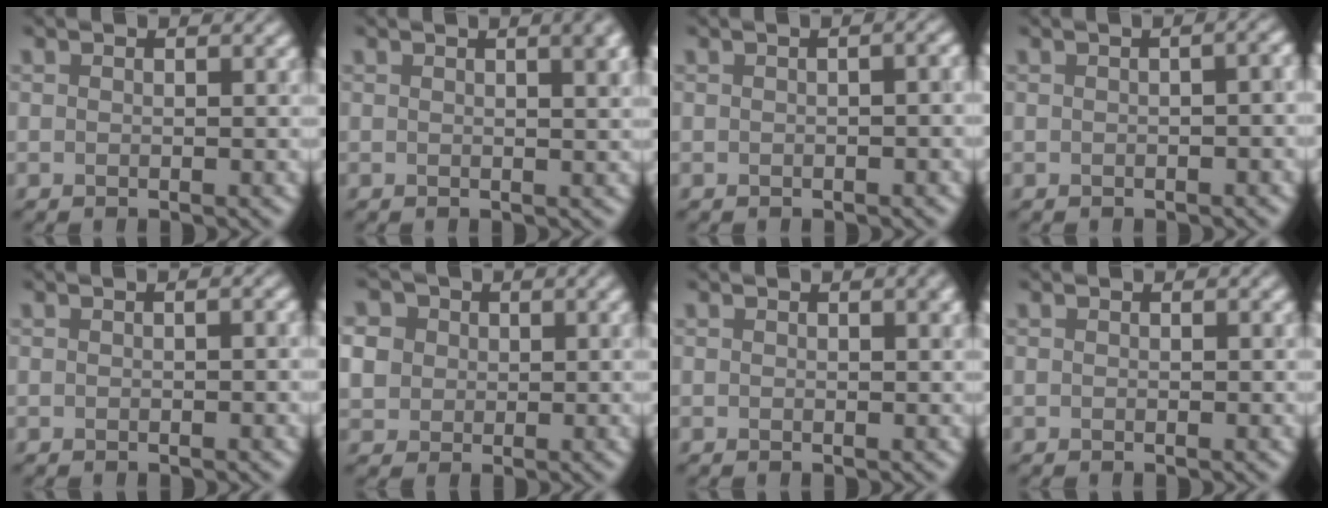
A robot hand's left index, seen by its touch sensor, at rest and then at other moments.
{"total": 4.3, "force": [1.8, 1.7, 3.5], "torque": [-0.021, 0.017, 0.013]}
{"total": 3.3, "force": [0.2, 1.4, 2.9], "torque": [-0.019, 0.010, 0.001]}
{"total": 4.4, "force": [0.2, 2.2, 3.8], "torque": [-0.017, 0.014, -0.002]}
{"total": 0.8, "force": [0.0, 0.1, 0.8], "torque": [-0.012, 0.004, 0.001]}
{"total": 5.9, "force": [1.7, 5.0, 2.6], "torque": [-0.070, 0.022, 0.022]}
{"total": 1.5, "force": [0.7, 0.4, 1.3], "torque": [-0.012, 0.006, 0.008]}
{"total": 0.0}